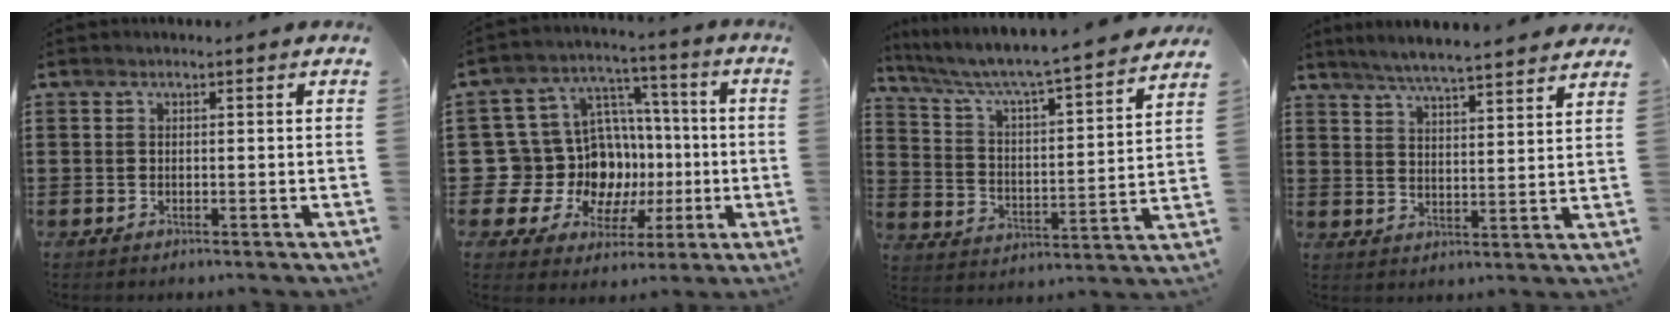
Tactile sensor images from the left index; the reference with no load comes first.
{"total": 14.0, "force": [-1.4, 13.1, 4.5], "torque": [-0.136, -0.011, 0.007]}
{"total": 5.6, "force": [5.0, -0.1, 2.4], "torque": [-0.072, -0.048, 0.075]}
{"total": 5.4, "force": [5.1, -0.3, 1.8], "torque": [-0.055, -0.026, 0.089]}